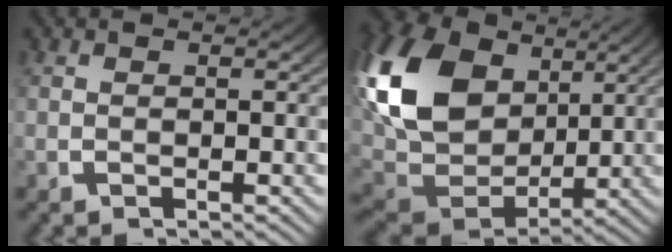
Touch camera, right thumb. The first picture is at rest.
{"total": 15.3, "force": [1.8, 10.6, 10.9], "torque": [-0.252, -0.032, 0.036]}